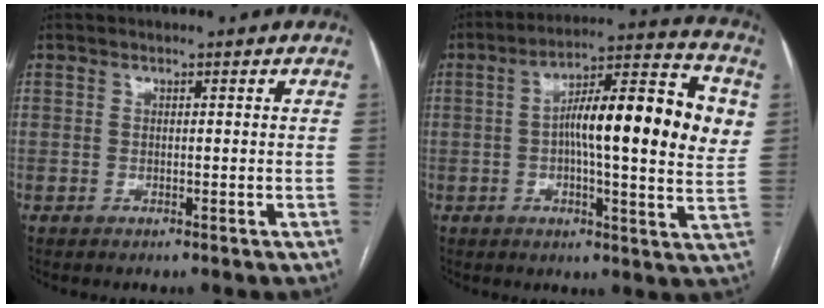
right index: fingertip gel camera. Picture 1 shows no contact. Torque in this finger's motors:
{"motor_torque": [1.34, 0.68, 0.46, 0.16]}